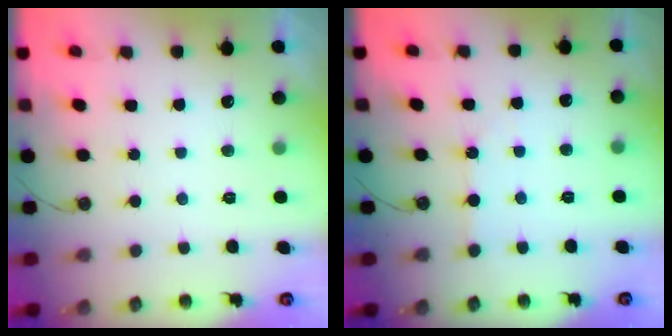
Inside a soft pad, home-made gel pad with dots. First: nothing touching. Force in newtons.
{"total": 0.9, "press": 0.8, "slide": 0.2}